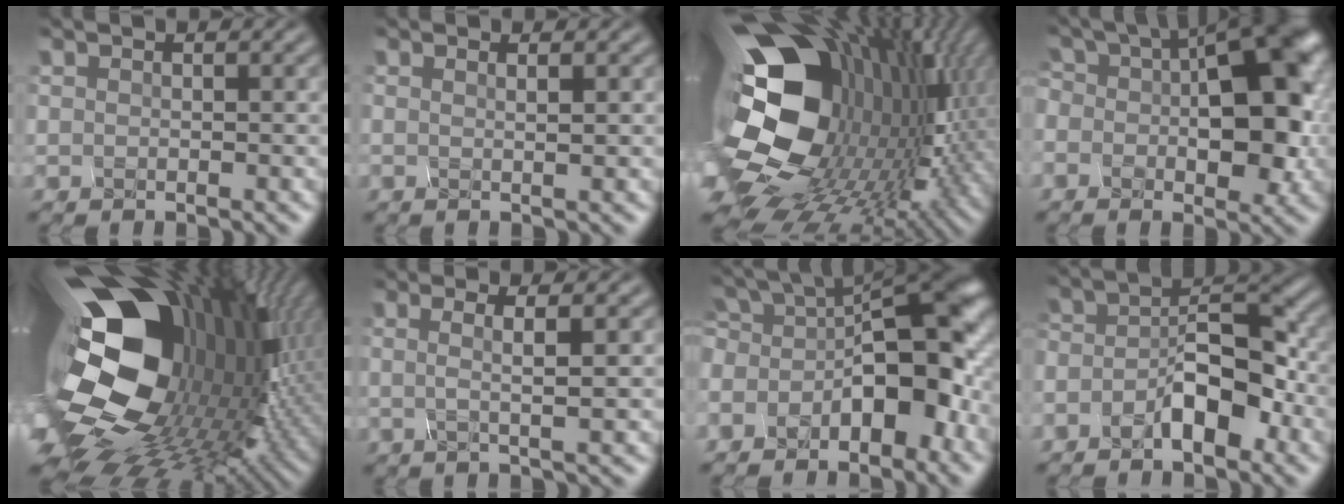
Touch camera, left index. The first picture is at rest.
{"total": 1.1, "force": [0.3, 0.3, 1.0], "torque": [-0.009, 0.010, -0.007]}
{"total": 20.2, "force": [-0.4, 14.0, 14.7], "torque": [-0.333, -0.070, 0.025]}
{"total": 11.0, "force": [-1.1, 5.8, 9.3], "torque": [-0.137, 0.011, -0.004]}
{"total": 20.7, "force": [1.8, 13.5, 15.6], "torque": [-0.330, -0.046, 0.055]}
{"total": 1.9, "force": [0.1, -0.1, 1.9], "torque": [-0.050, 0.006, 0.007]}
{"total": 9.5, "force": [-3.9, 4.5, 7.4], "torque": [-0.103, 0.018, -0.063]}
{"total": 4.7, "force": [-3.5, 1.6, 2.7], "torque": [-0.056, 0.016, -0.046]}